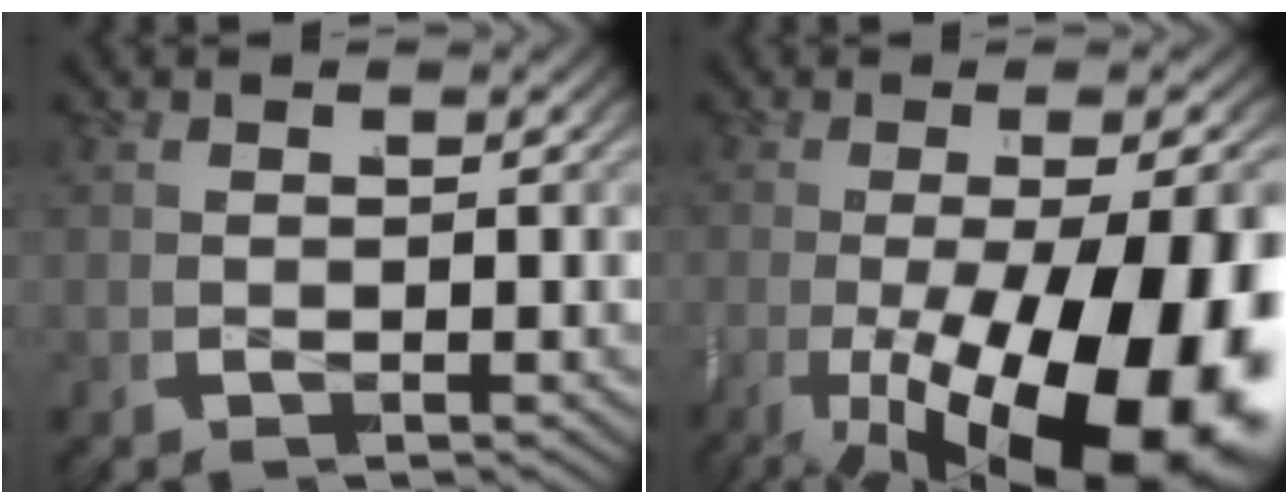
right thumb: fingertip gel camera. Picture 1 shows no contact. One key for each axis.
{"total": 20.8, "fx": -6.1, "fy": 11.4, "fz": 16.2, "tx": -0.281, "ty": -0.056, "tz": -0.062}